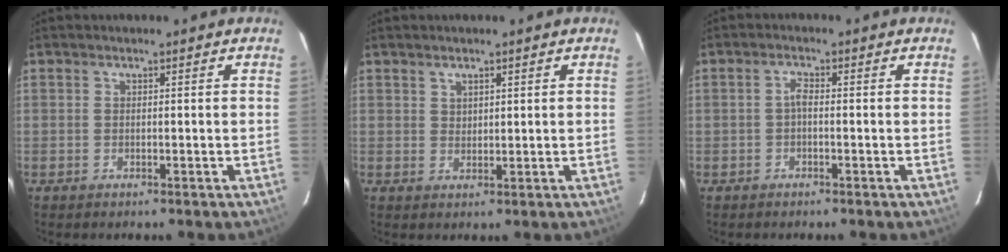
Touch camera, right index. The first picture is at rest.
{"total": 1.9, "force": [1.3, 1.1, 0.7], "torque": [-0.006, 0.003, 0.025]}
{"total": 1.4, "force": [-0.5, 0.5, 1.3], "torque": [-0.025, 0.007, -0.011]}